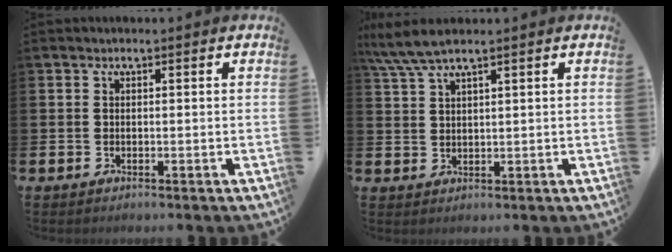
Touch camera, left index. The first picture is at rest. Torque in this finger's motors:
{"motor_torque": [0.01, -0.08, 0.27, 0.07]}